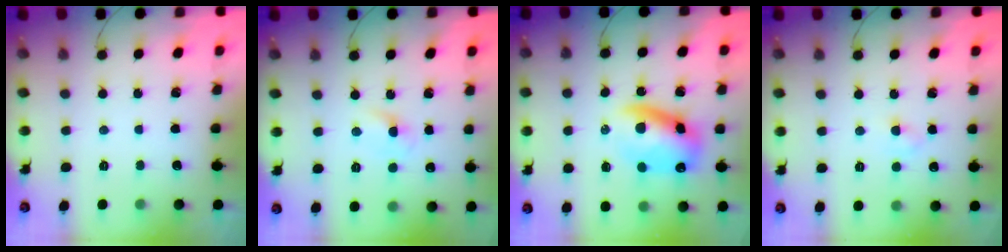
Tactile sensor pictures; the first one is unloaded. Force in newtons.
{"total": 2.6, "press": 2.4, "slide": 1.1}
{"total": 11.0, "press": 10.7, "slide": 2.7}
{"total": 2.0, "press": 1.8, "slide": 0.9}